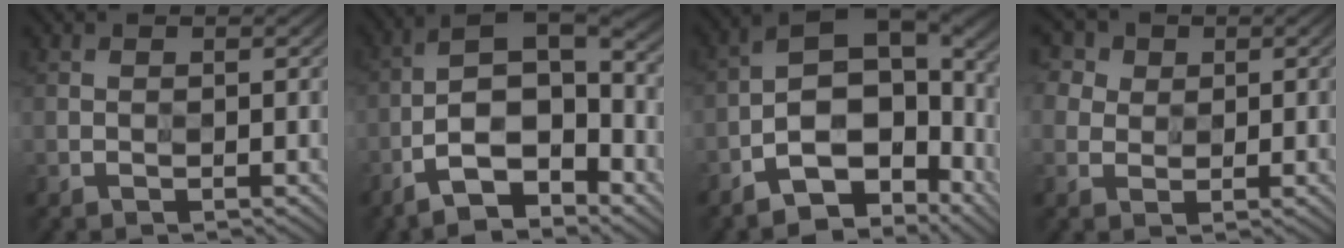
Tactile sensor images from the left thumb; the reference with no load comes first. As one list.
[{"total": 12.9, "force": [-6.7, 5.3, 9.7], "torque": [-0.181, -0.003, -0.119]}, {"total": 10.5, "force": [-5.2, 5.4, 7.4], "torque": [-0.106, -0.001, -0.091]}, {"total": 5.0, "force": [3.0, 3.8, 1.1], "torque": [-0.064, 0.017, 0.056]}]